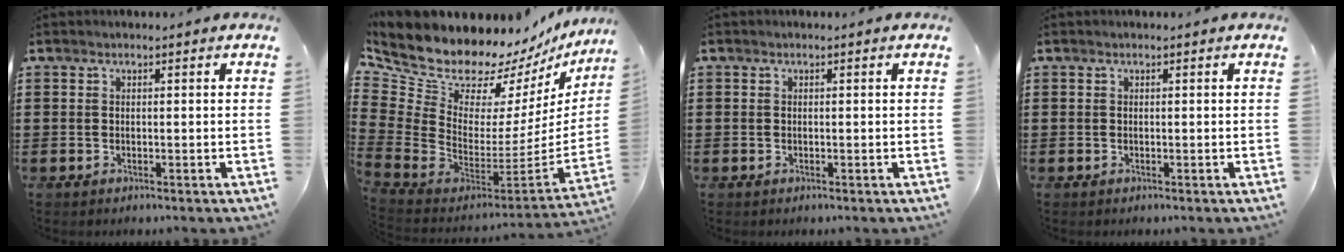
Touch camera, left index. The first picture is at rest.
{"total": 11.9, "force": [10.3, 4.8, 3.5], "torque": [-0.137, -0.098, 0.182]}
{"total": 0.0}
{"total": 0.0}